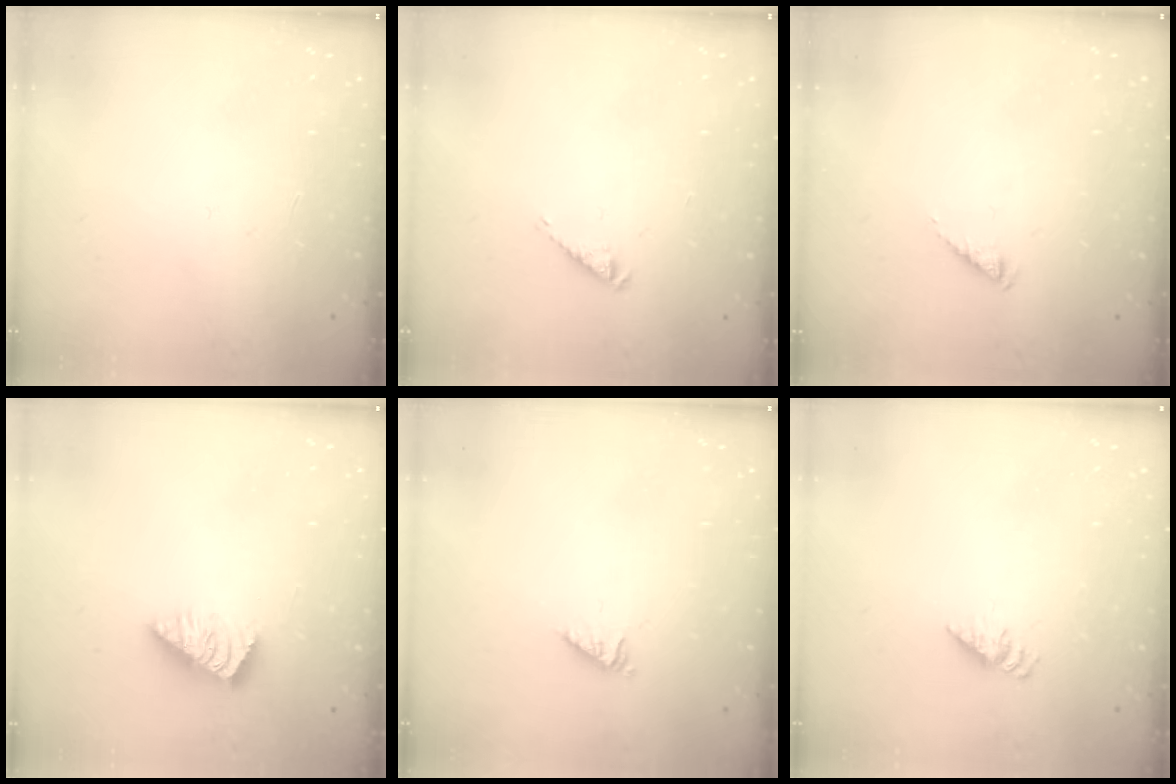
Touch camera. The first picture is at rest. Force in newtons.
{"total": 2.9, "press": 2.9, "slide": 0.5}
{"total": 2.3, "press": 2.3, "slide": 0.4}
{"total": 2.4, "press": 2.4, "slide": 0.4}
{"total": 1.5, "press": 1.5, "slide": 0.3}
{"total": 1.6, "press": 1.6, "slide": 0.2}